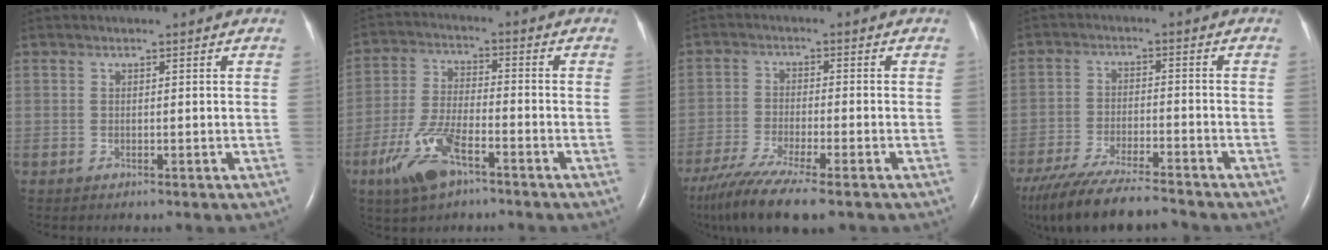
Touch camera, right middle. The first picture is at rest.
{"total": 9.4, "force": [-5.5, 2.9, 7.1], "torque": [-0.158, -0.007, -0.103]}
{"total": 11.8, "force": [-8.9, 1.2, 7.6], "torque": [-0.142, -0.030, -0.149]}
{"total": 14.7, "force": [-12.9, 1.8, 6.8], "torque": [-0.137, -0.028, -0.214]}